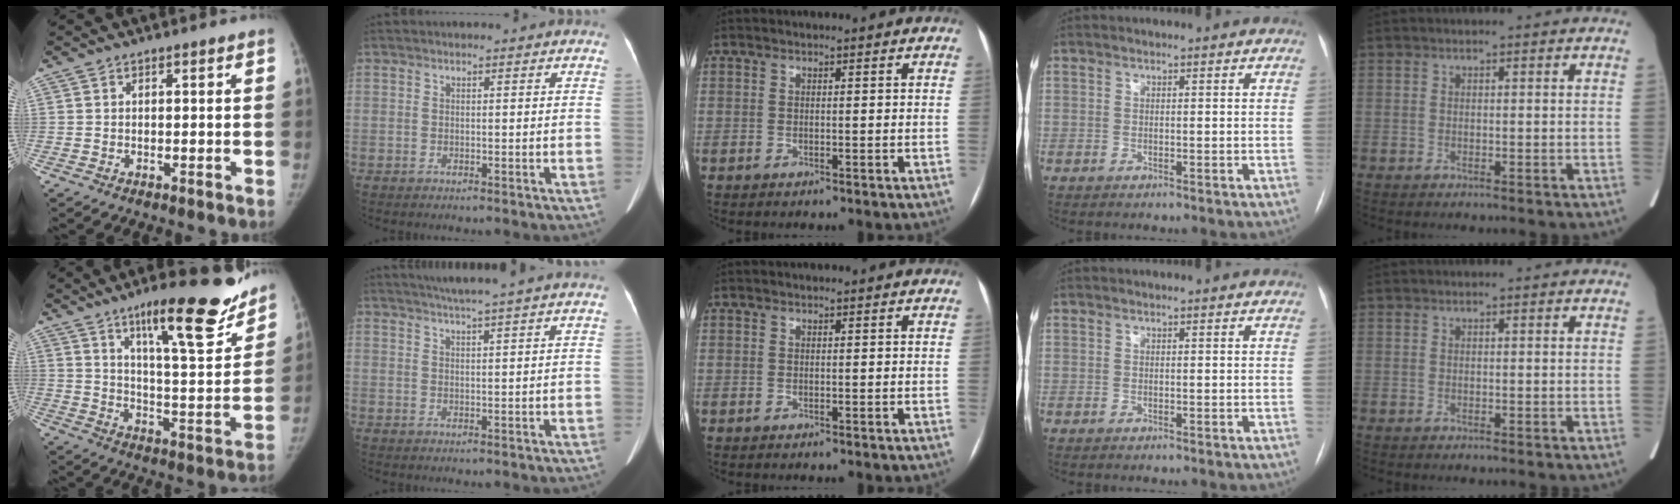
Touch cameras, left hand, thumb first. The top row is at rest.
{"thumb": {"total": 19.8, "force": [13.5, 4.5, 13.8], "torque": [-0.161, -0.075, 0.207]}, "index": {"total": 7.2, "force": [6.1, -1.3, 3.7], "torque": [-0.056, 0.018, 0.081]}, "middle": {"total": 1.0, "force": [-0.2, -0.6, -0.7], "torque": [0.015, -0.006, -0.005]}}